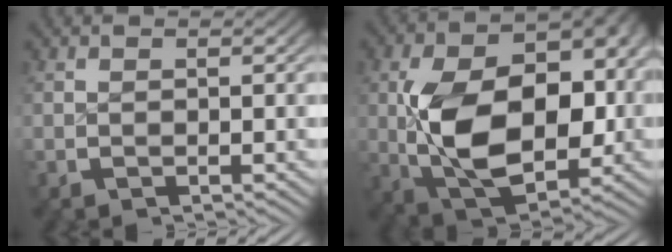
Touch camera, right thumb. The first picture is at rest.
{"total": 16.5, "force": [-1.1, 10.5, 12.7], "torque": [-0.253, -0.062, 0.012]}